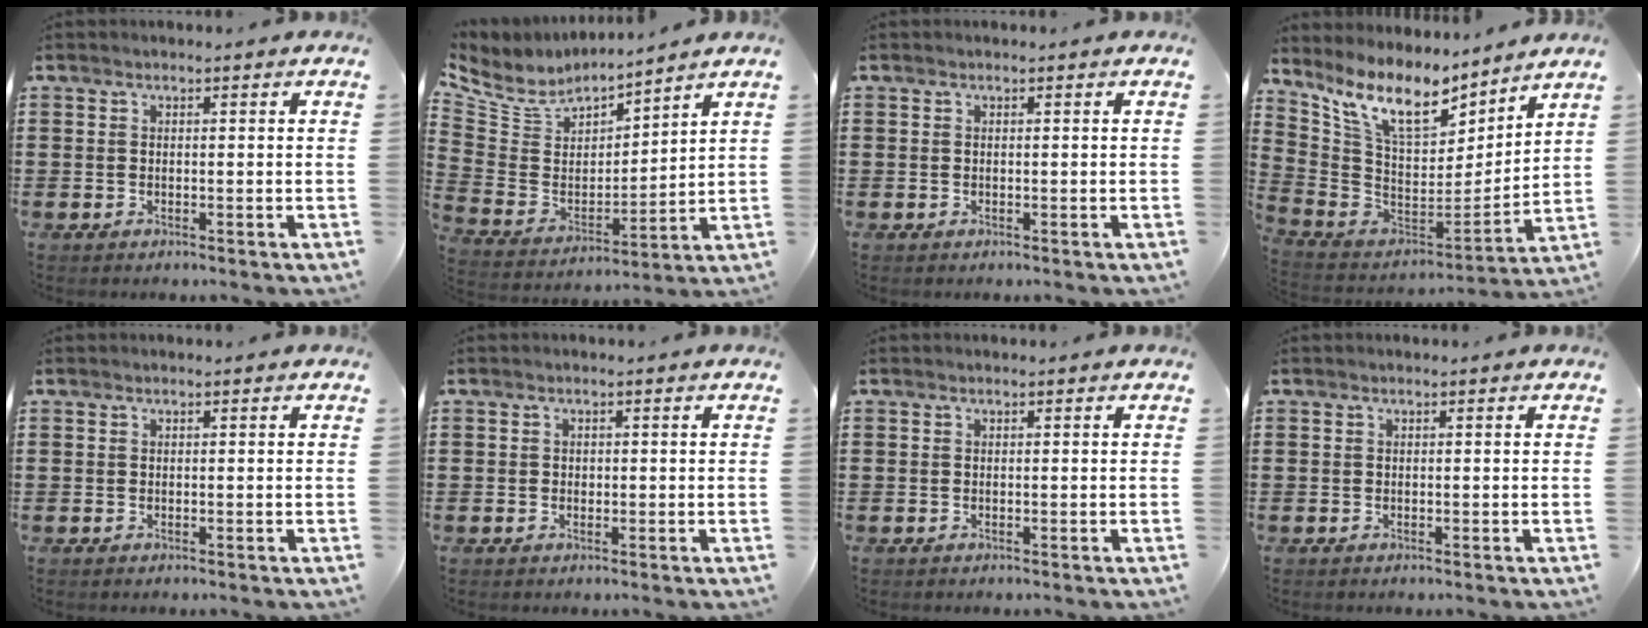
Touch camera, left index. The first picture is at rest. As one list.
[{"total": 6.4, "force": [5.4, 3.1, 1.3], "torque": [-0.066, -0.040, 0.094]}, {"total": 0.0}, {"total": 11.1, "force": [7.9, 3.5, 7.0], "torque": [-0.169, -0.048, 0.141]}, {"total": 0.0}, {"total": 0.6, "force": [0.1, 0.6, 0.3], "torque": [-0.008, 0.003, 0.001]}, {"total": 0.0}, {"total": 0.0}]